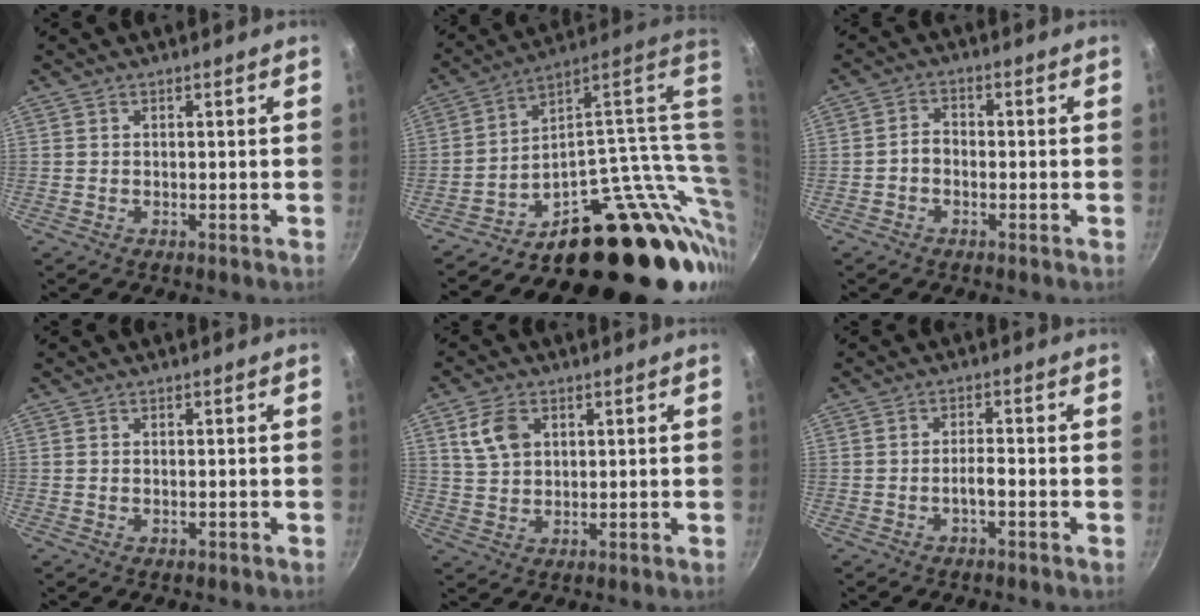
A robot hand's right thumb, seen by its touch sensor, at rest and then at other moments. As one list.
[{"total": 27.5, "force": [0.0, 15.7, 22.5], "torque": [-0.239, 0.003, 0.010]}, {"total": 3.0, "force": [-1.0, 2.2, 1.8], "torque": [-0.026, 0.020, -0.026]}, {"total": 0.7, "force": [-0.1, 0.4, 0.5], "torque": [-0.007, 0.001, -0.002]}, {"total": 6.8, "force": [2.6, 4.6, 4.3], "torque": [-0.072, -0.003, 0.051]}, {"total": 2.4, "force": [-1.2, 0.6, 2.0], "torque": [-0.034, 0.016, -0.023]}]